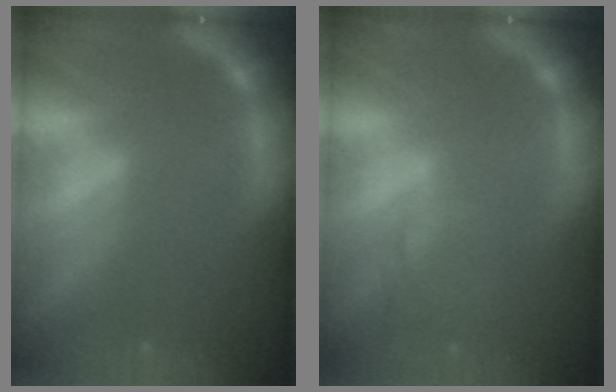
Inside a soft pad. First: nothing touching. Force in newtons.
{"total": 4.0}